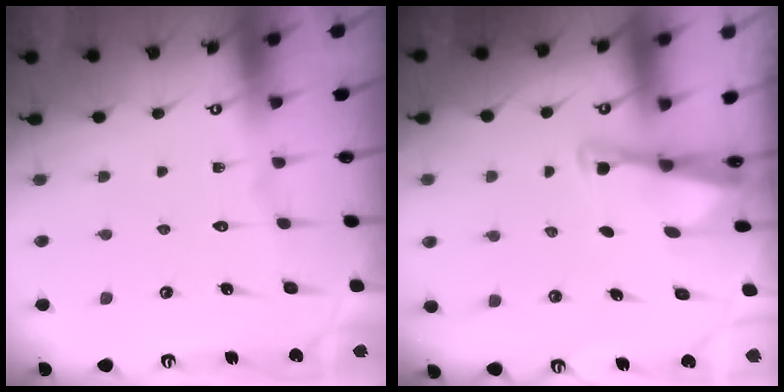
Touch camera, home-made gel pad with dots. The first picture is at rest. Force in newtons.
{"total": 2.6, "press": 2.6, "slide": 0.1}